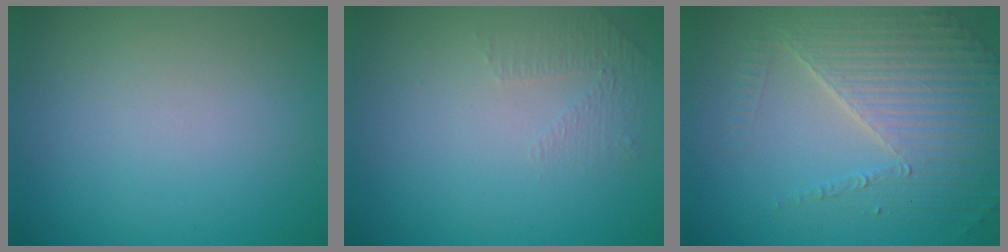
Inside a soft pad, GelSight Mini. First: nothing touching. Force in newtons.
{"total": 1.1, "press": 0.6, "slide": 1.0}
{"total": 5.8, "press": 4.5, "slide": 3.7}